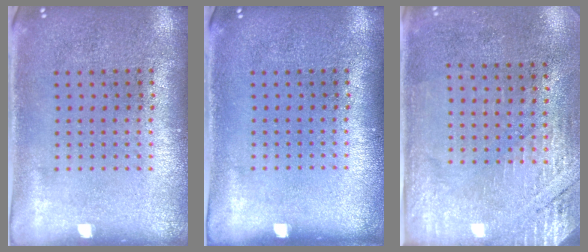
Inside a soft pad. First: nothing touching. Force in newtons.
{"total": 0.0}
{"total": 2.7, "press": 2.4, "slide": 1.2}